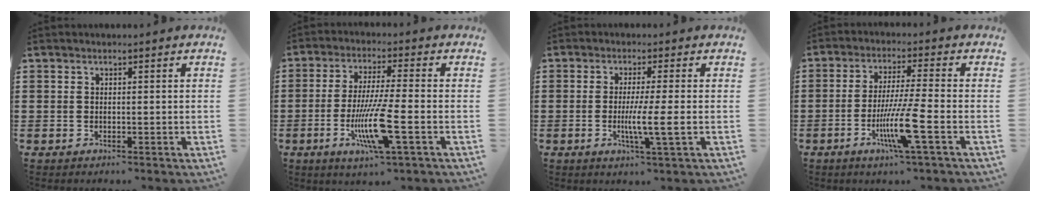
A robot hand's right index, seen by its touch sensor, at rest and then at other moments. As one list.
[{"total": 10.8, "force": [-3.3, 1.1, 10.2], "torque": [-0.206, -0.020, -0.065]}, {"total": 5.8, "force": [-1.0, -0.2, 5.8], "torque": [-0.100, -0.014, -0.018]}, {"total": 9.2, "force": [-3.5, -0.1, 8.5], "torque": [-0.166, -0.020, -0.067]}]